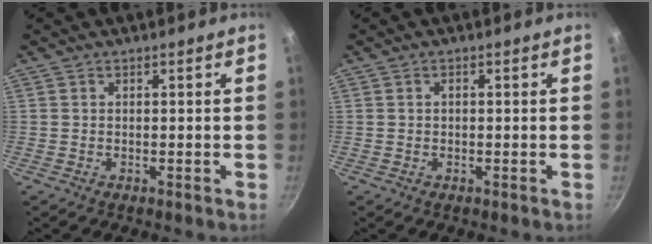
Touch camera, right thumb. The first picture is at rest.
{"total": 0.7, "force": [0.0, 0.5, 0.5], "torque": [-0.008, 0.005, 0.001]}